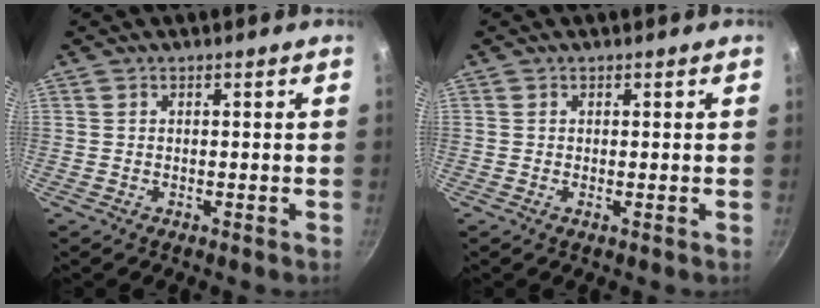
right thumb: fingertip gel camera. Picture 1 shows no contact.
{"total": 0.0}